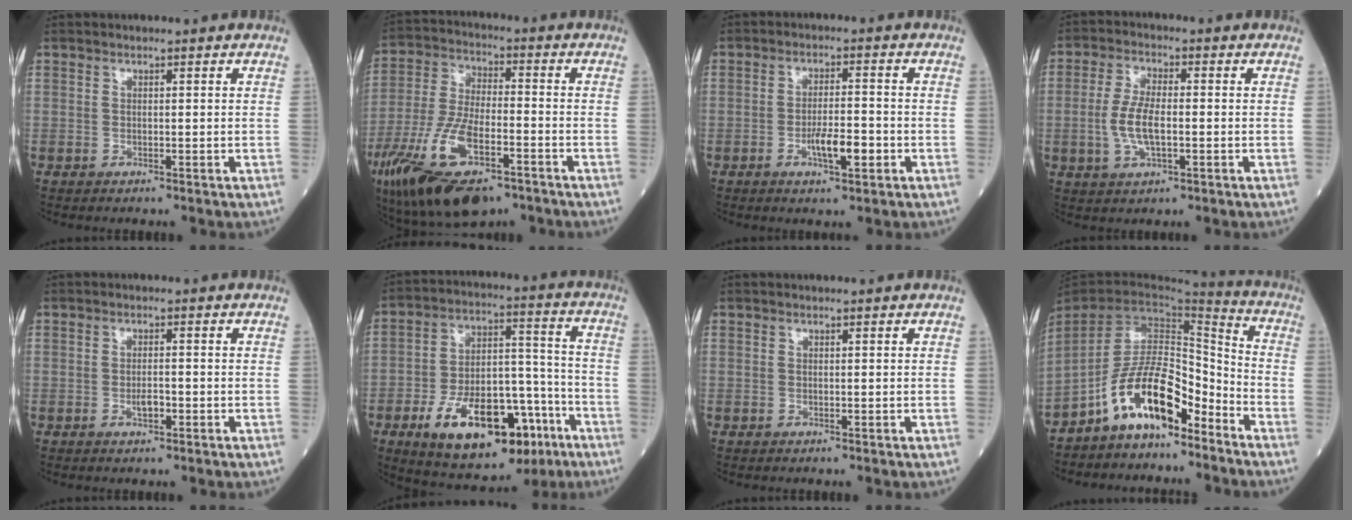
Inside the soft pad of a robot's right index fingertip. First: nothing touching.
{"total": 18.6, "force": [-10.2, 6.5, 14.2], "torque": [-0.313, -0.031, -0.182]}
{"total": 5.5, "force": [-1.9, 1.2, 5.0], "torque": [-0.087, -0.001, -0.030]}
{"total": 6.9, "force": [-1.0, 2.6, 6.3], "torque": [-0.134, 0.003, -0.020]}
{"total": 2.1, "force": [-0.7, 0.7, 1.9], "torque": [-0.034, 0.001, -0.010]}
{"total": 19.9, "force": [-10.0, 9.1, 14.7], "torque": [-0.242, 0.018, -0.151]}
{"total": 0.0}
{"total": 11.8, "force": [-7.8, 4.3, 7.7], "torque": [-0.148, 0.025, -0.147]}